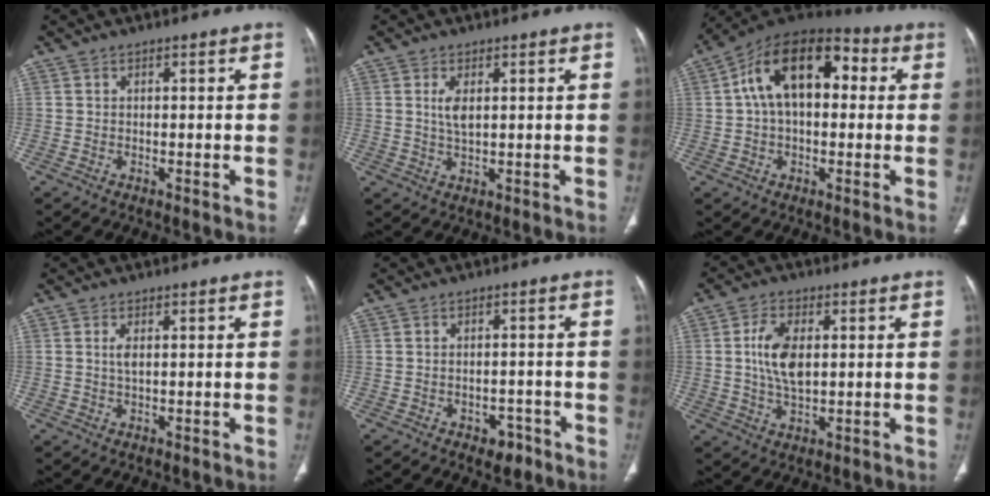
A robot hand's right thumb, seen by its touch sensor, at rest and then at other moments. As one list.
[{"total": 3.3, "force": [0.9, 1.5, 2.9], "torque": [-0.057, -0.005, 0.021]}, {"total": 16.9, "force": [2.9, 10.1, 13.2], "torque": [-0.197, 0.041, 0.037]}, {"total": 1.8, "force": [0.4, 0.7, 1.6], "torque": [-0.037, 0.000, 0.011]}, {"total": 3.6, "force": [-2.3, 2.2, 1.7], "torque": [-0.008, 0.017, -0.026]}, {"total": 8.2, "force": [1.0, 4.6, 6.8], "torque": [-0.129, -0.002, 0.020]}]